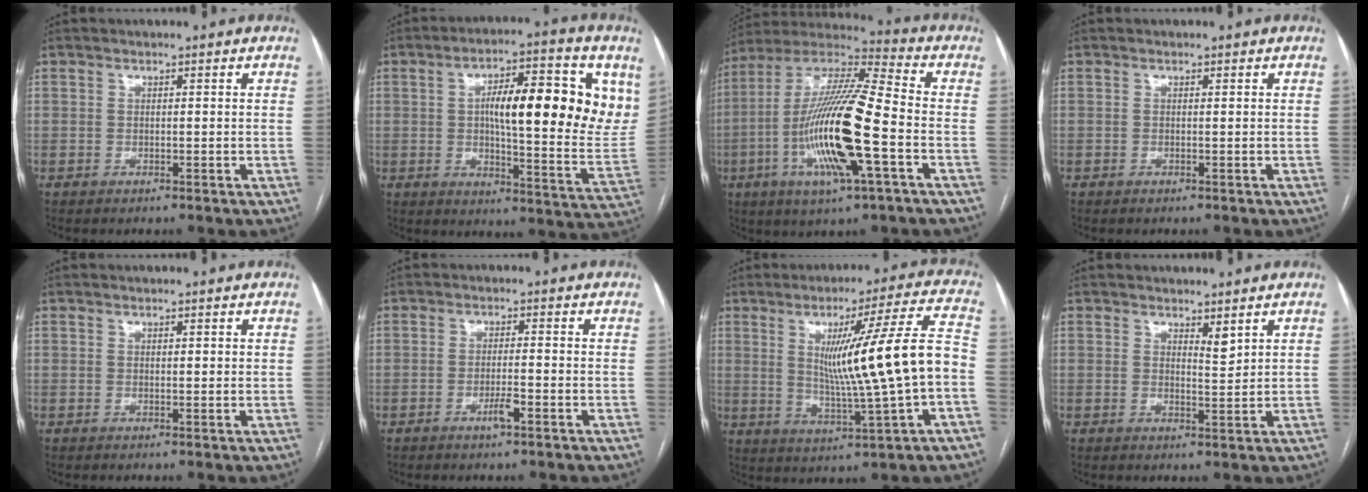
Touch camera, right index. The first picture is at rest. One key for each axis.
{"total": 20.5, "fx": 5.9, "fy": 4.8, "fz": 19.0, "tx": -0.252, "ty": 0.016, "tz": 0.082}
{"total": 19.9, "fx": -5.0, "fy": 1.8, "fz": 19.2, "tx": -0.392, "ty": -0.014, "tz": -0.094}
{"total": 0.0}
{"total": 0.8, "fx": 0.4, "fy": 0.3, "fz": 0.7, "tx": -0.009, "ty": -0.001, "tz": 0.005}
{"total": 2.8, "fx": -1.4, "fy": 0.2, "fz": 2.4, "tx": -0.044, "ty": -0.002, "tz": -0.025}
{"total": 15.9, "fx": -0.2, "fy": -0.9, "fz": 15.9, "tx": -0.238, "ty": 0.002, "tz": -0.002}
{"total": 2.2, "fx": 1.7, "fy": 0.3, "fz": 1.4, "tx": -0.027, "ty": -0.012, "tz": 0.033}